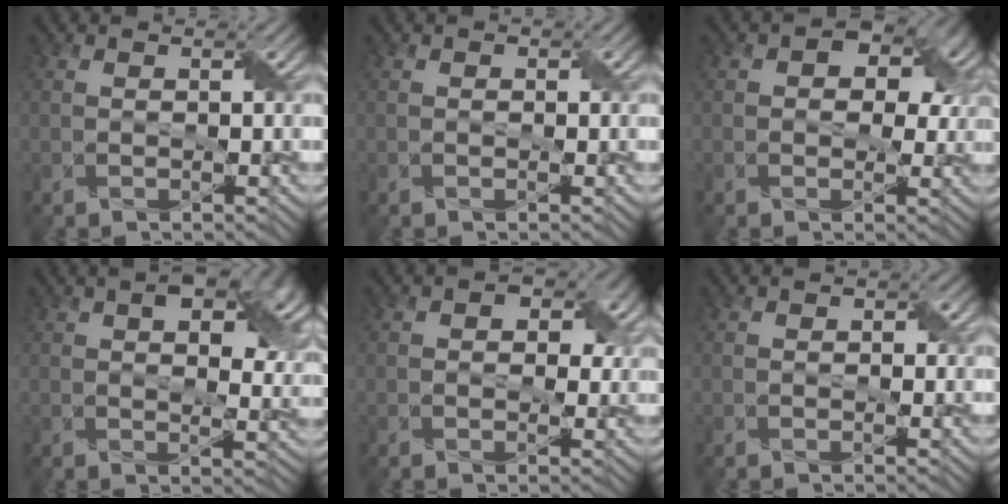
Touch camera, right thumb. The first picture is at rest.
{"total": 0.7, "force": [0.1, 0.6, 0.4], "torque": [-0.003, -0.002, 0.003]}
{"total": 7.4, "force": [2.4, 5.2, 4.8], "torque": [-0.055, -0.001, 0.028]}
{"total": 11.5, "force": [4.5, 6.2, 8.7], "torque": [-0.116, 0.005, 0.064]}
{"total": 4.5, "force": [1.2, 3.2, 2.9], "torque": [-0.037, -0.009, 0.013]}
{"total": 1.2, "force": [0.1, 1.0, 0.8], "torque": [-0.009, -0.002, 0.004]}